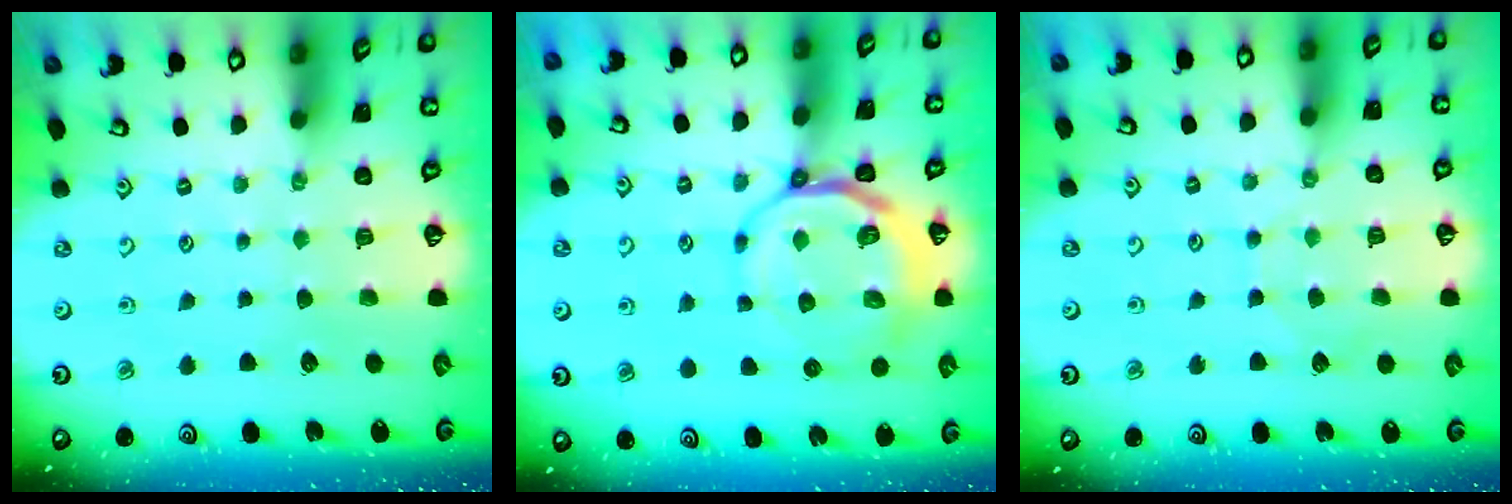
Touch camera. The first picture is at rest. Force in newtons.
{"total": 9.7, "press": 9.5, "slide": 2.3}
{"total": 5.1, "press": 5.1, "slide": 0.5}